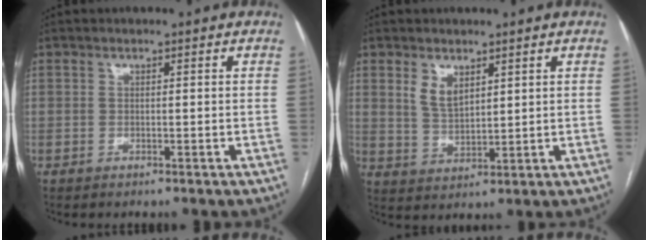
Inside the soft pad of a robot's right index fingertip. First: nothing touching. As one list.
[{"total": 4.4, "force": [2.4, 2.3, 2.8], "torque": [-0.059, -0.002, 0.055]}]